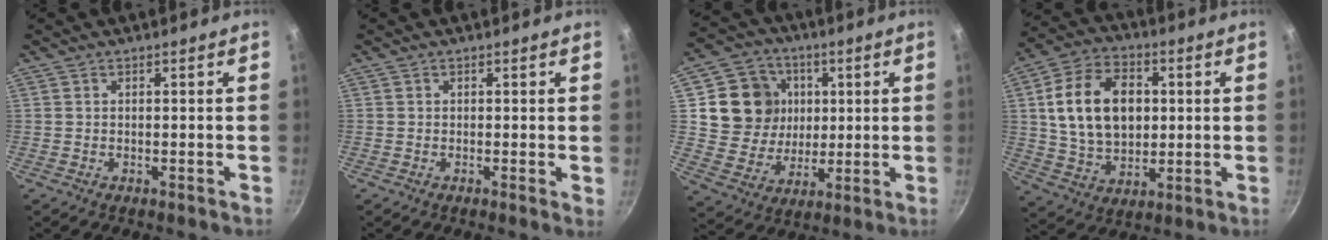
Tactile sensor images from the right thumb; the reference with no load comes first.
{"total": 0.7, "force": [0.0, 0.2, 0.6], "torque": [-0.009, -0.003, -0.005]}
{"total": 14.7, "force": [3.3, 13.2, 5.5], "torque": [-0.071, -0.004, 0.064]}
{"total": 17.4, "force": [2.7, 12.1, 12.2], "torque": [-0.193, 0.004, 0.046]}